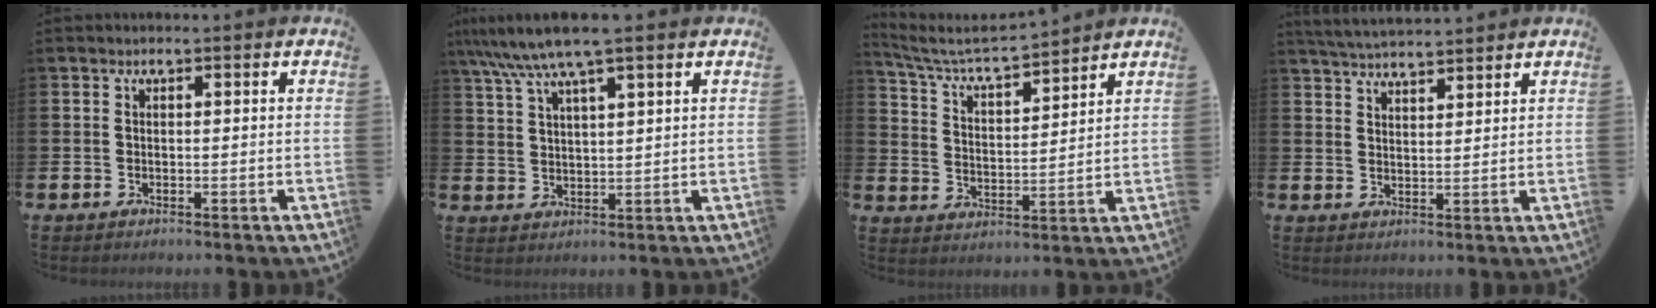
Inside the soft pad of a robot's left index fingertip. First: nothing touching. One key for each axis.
{"total": 7.1, "fx": 5.7, "fy": 0.5, "fz": 4.2, "tx": -0.098, "ty": -0.014, "tz": 0.102}
{"total": 5.7, "fx": 5.4, "fy": 0.8, "fz": 1.7, "tx": -0.061, "ty": -0.041, "tz": 0.088}
{"total": 4.0, "fx": 4.0, "fy": 0.1, "fz": 0.2, "tx": -0.011, "ty": -0.022, "tz": 0.071}